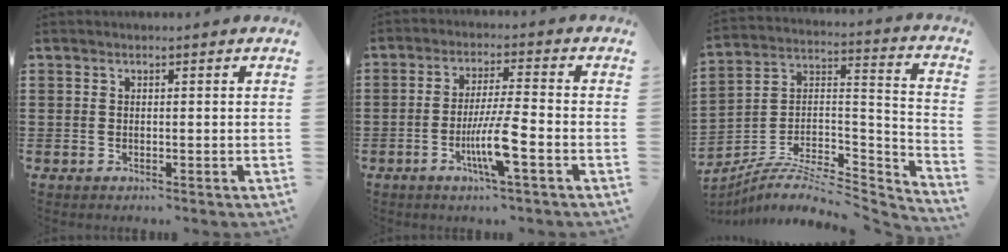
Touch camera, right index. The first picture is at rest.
{"total": 7.5, "force": [-2.9, 0.4, 6.9], "torque": [-0.133, -0.014, -0.055]}
{"total": 7.5, "force": [-6.1, 2.4, 3.6], "torque": [-0.071, -0.002, -0.124]}